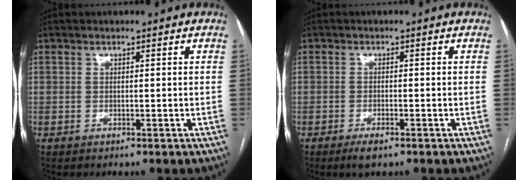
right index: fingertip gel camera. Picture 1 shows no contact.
{"total": 2.6, "force": [-1.7, 0.6, 1.8], "torque": [-0.034, -0.003, -0.027]}